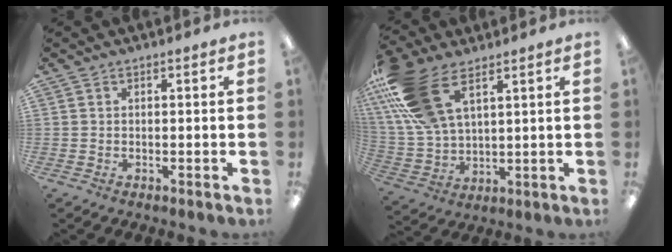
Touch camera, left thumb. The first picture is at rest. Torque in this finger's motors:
{"motor_torque": [0.46, 0.64, 1.86, -0.90, 0.66]}